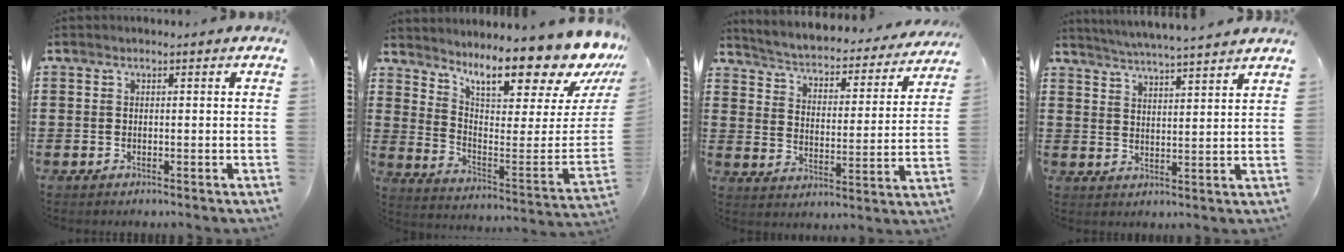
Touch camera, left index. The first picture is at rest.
{"total": 12.7, "force": [10.1, 2.0, 7.3], "torque": [-0.122, -0.095, 0.164]}
{"total": 2.7, "force": [2.6, 0.1, 0.7], "torque": [-0.033, -0.031, 0.032]}
{"total": 4.0, "force": [3.9, -0.9, 0.6], "torque": [-0.028, -0.027, 0.066]}